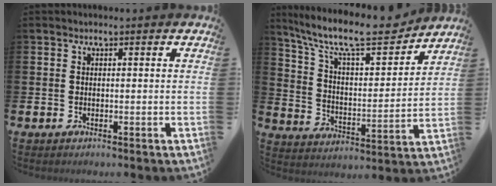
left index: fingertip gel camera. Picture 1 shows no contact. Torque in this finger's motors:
{"motor_torque": [0.79, -0.97, 0.86, 0.21]}